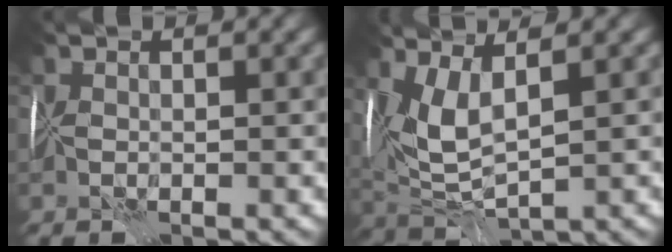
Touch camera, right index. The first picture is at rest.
{"total": 4.2, "force": [1.9, 0.9, 3.7], "torque": [-0.089, -0.007, 0.041]}